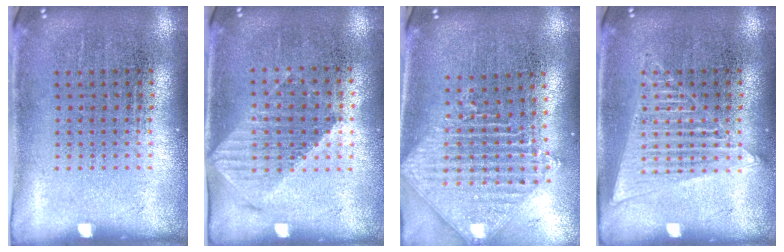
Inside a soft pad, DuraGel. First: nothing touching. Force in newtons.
{"total": 1.1, "press": 1.0, "slide": 0.4}
{"total": 2.0, "press": 1.7, "slide": 1.2}
{"total": 2.4, "press": 2.4, "slide": 0.3}